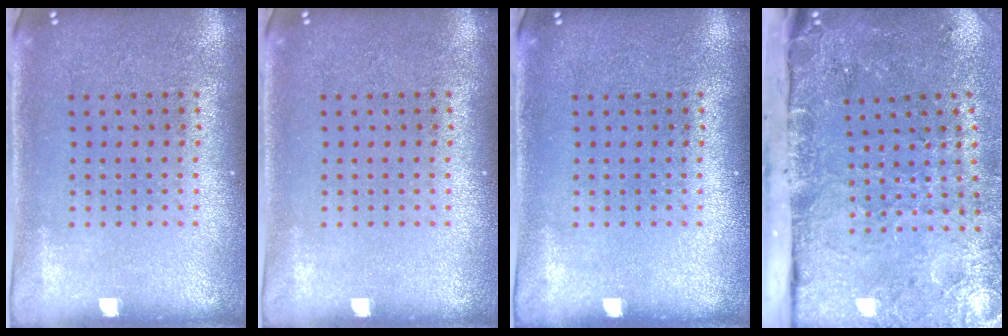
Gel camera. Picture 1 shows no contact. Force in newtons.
{"total": 0.0}
{"total": 0.0}
{"total": 4.8, "press": 3.6, "slide": 3.1}